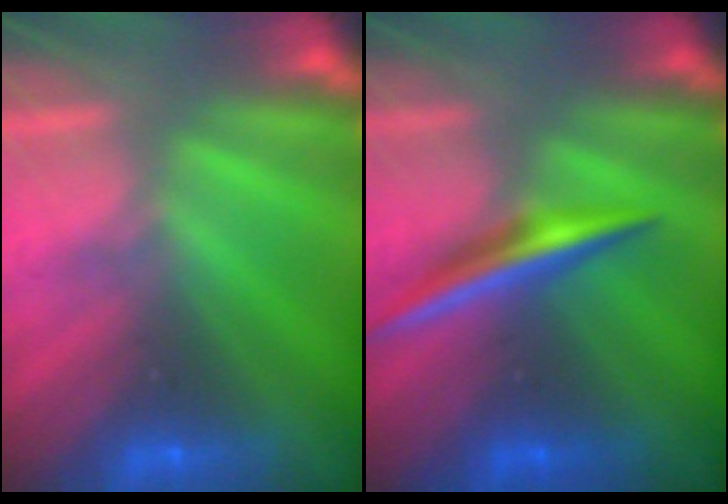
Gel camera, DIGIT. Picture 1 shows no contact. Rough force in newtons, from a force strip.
{"total": 1.9}